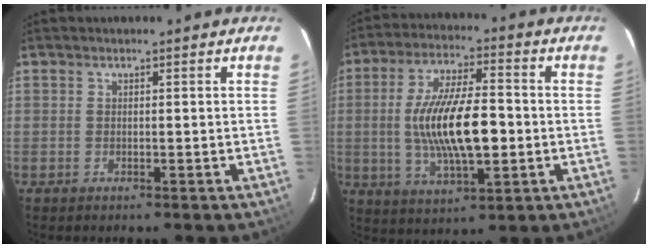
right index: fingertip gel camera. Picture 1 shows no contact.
{"total": 15.4, "force": [-1.3, 5.3, 14.4], "torque": [-0.272, -0.003, -0.019]}